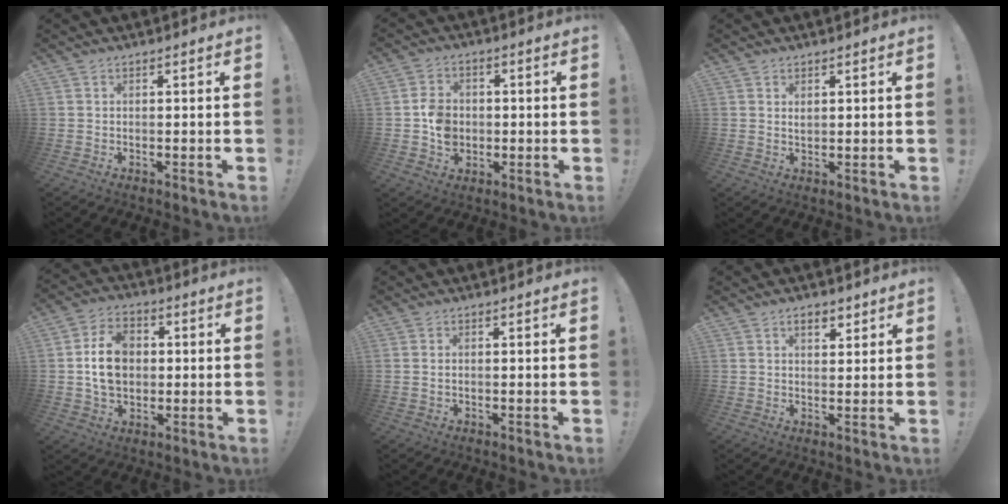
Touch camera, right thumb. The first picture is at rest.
{"total": 8.4, "force": [-1.2, 7.1, 4.3], "torque": [-0.074, 0.021, -0.015]}
{"total": 1.3, "force": [0.9, 0.8, 0.4], "torque": [0.005, -0.005, 0.015]}
{"total": 12.6, "force": [0.8, 9.9, 7.7], "torque": [-0.114, 0.009, 0.018]}
{"total": 0.9, "force": [0.1, -0.2, 0.8], "torque": [-0.016, -0.002, 0.001]}
{"total": 4.3, "force": [2.5, 2.5, 2.5], "torque": [-0.027, -0.006, 0.042]}